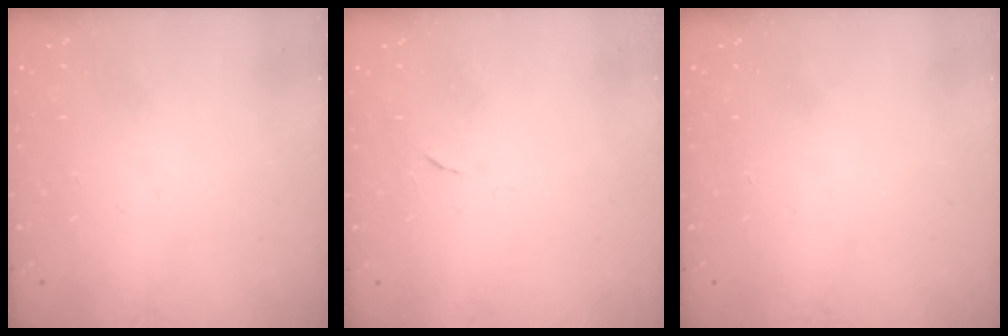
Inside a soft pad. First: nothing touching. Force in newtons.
{"total": 3.5, "press": 3.3, "slide": 1.2}
{"total": 0.0}